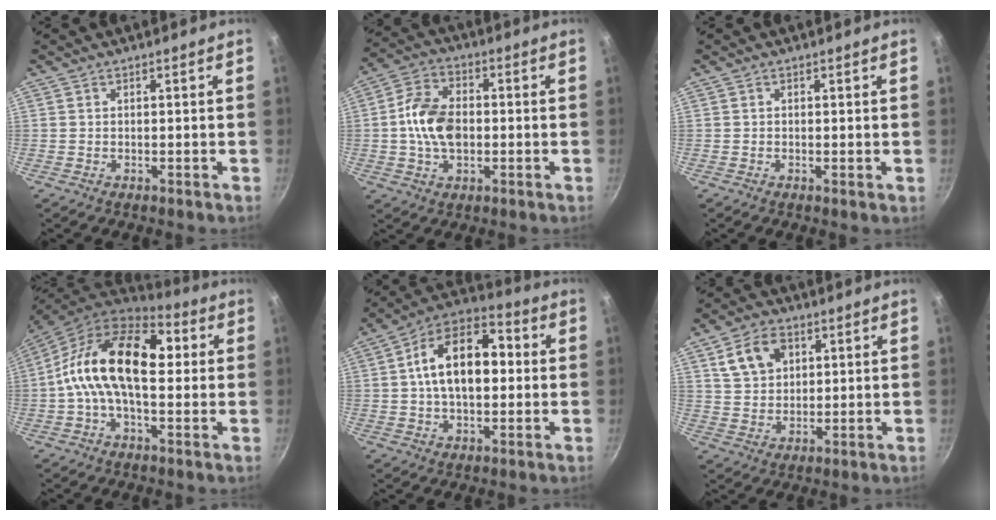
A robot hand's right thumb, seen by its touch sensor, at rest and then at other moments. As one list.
[{"total": 11.1, "force": [-0.4, 7.1, 8.5], "torque": [-0.151, 0.016, -0.012]}, {"total": 0.7, "force": [0.0, 0.2, 0.6], "torque": [-0.013, -0.004, -0.002]}, {"total": 19.8, "force": [1.7, 10.6, 16.7], "torque": [-0.289, 0.043, 0.017]}, {"total": 16.5, "force": [1.6, 9.6, 13.3], "torque": [-0.204, 0.032, 0.016]}, {"total": 8.8, "force": [3.6, 6.4, 4.9], "torque": [-0.067, -0.006, 0.070]}]